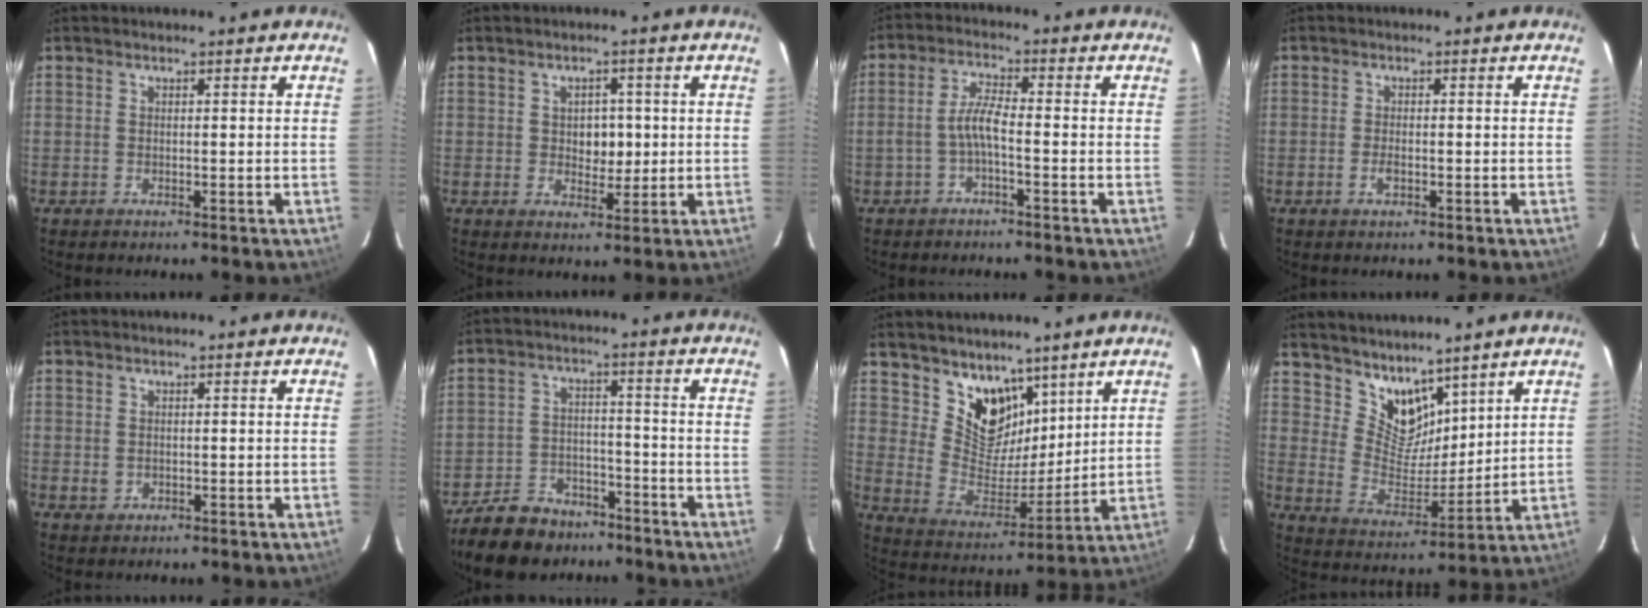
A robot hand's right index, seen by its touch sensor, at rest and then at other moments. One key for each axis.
{"total": 4.2, "fx": 0.3, "fy": 3.3, "fz": 2.6, "tx": -0.038, "ty": 0.006, "tz": 0.007}
{"total": 3.8, "fx": -1.7, "fy": 0.4, "fz": 3.4, "tx": -0.077, "ty": 0.012, "tz": -0.033}
{"total": 1.8, "fx": -0.8, "fy": 0.8, "fz": 1.4, "tx": -0.029, "ty": 0.000, "tz": -0.014}
{"total": 1.5, "fx": -0.1, "fy": 1.3, "fz": 0.6, "tx": -0.009, "ty": 0.002, "tz": 0.001}
{"total": 14.4, "fx": -11.3, "fy": 7.3, "fz": 5.2, "tx": -0.140, "ty": 0.009, "tz": -0.170}
{"total": 11.7, "fx": 7.9, "fy": 7.3, "fz": 4.4, "tx": -0.078, "ty": -0.010, "tz": 0.158}
{"total": 9.7, "fx": 7.7, "fy": 5.0, "fz": 3.3, "tx": -0.056, "ty": -0.003, "tz": 0.156}